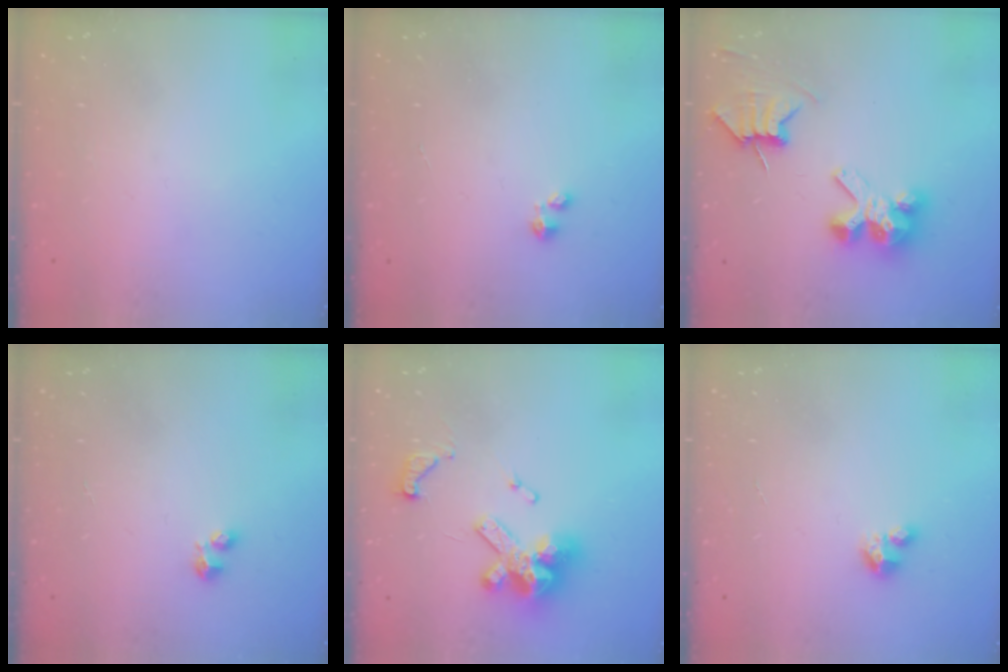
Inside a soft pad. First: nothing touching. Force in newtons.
{"total": 0.0}
{"total": 7.1, "press": 7.1, "slide": 0.7}
{"total": 2.9, "press": 2.8, "slide": 0.6}
{"total": 14.5, "press": 14.5, "slide": 0.9}
{"total": 2.8, "press": 2.8, "slide": 0.2}